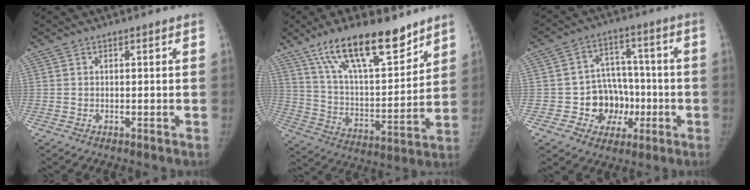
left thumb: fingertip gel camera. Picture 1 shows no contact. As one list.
[{"total": 20.5, "force": [14.0, 7.0, 13.2], "torque": [-0.191, -0.068, 0.248]}, {"total": 11.2, "force": [-2.8, 9.7, 4.9], "torque": [-0.011, 0.036, -0.038]}]